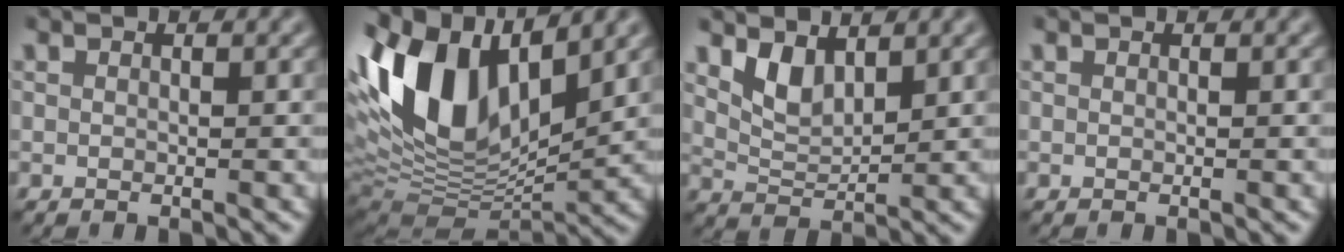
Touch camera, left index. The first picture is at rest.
{"total": 14.1, "force": [4.3, 7.1, 11.4], "torque": [-0.224, 0.016, 0.077]}
{"total": 2.4, "force": [1.4, 1.2, 1.6], "torque": [-0.037, -0.011, 0.036]}
{"total": 0.0}